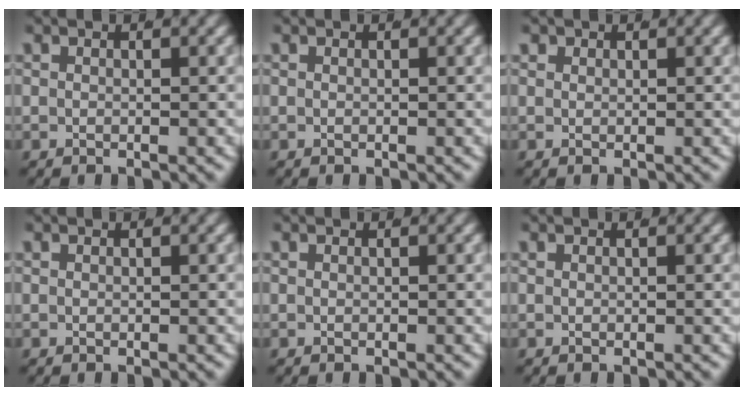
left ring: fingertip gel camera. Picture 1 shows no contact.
{"total": 0.0}
{"total": 0.5, "force": [0.4, 0.3, 0.2], "torque": [-0.008, -0.008, 0.015]}
{"total": 0.0}
{"total": 0.0}
{"total": 0.0}